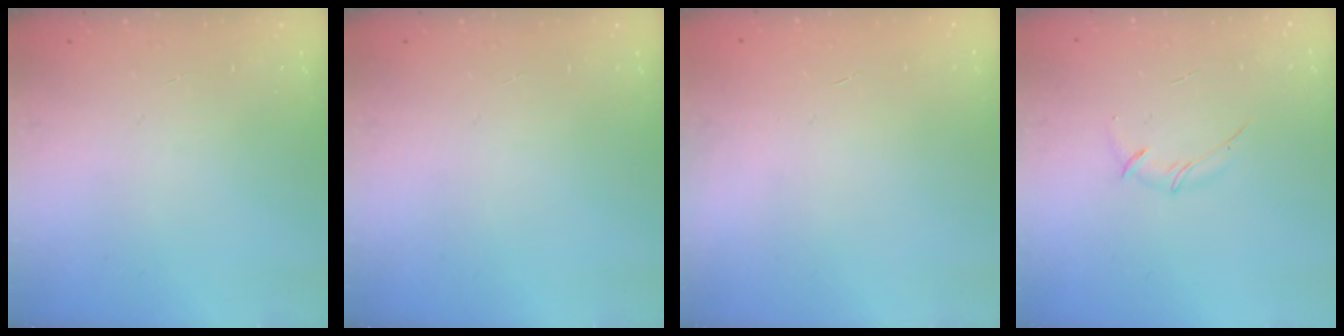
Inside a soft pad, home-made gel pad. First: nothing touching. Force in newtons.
{"total": 0.0}
{"total": 0.0}
{"total": 4.0, "press": 3.9, "slide": 1.0}